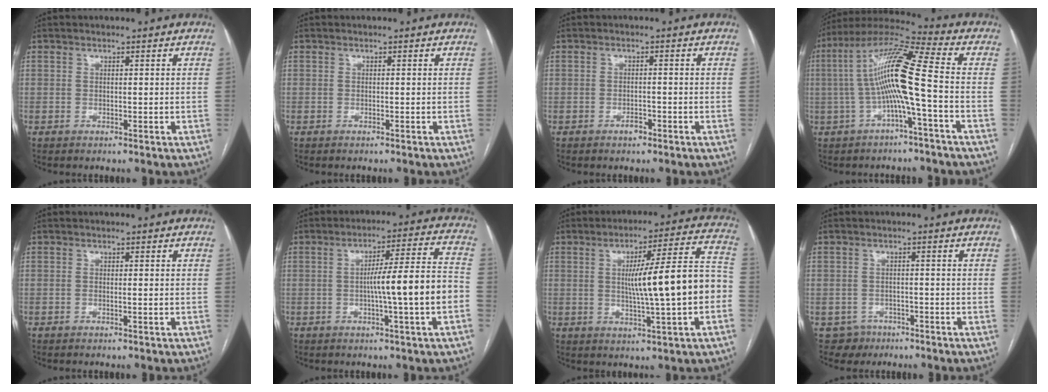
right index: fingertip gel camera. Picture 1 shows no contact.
{"total": 0.0}
{"total": 1.5, "force": [-1.0, 0.7, 0.8], "torque": [-0.009, 0.003, -0.015]}
{"total": 12.5, "force": [-1.3, -0.1, 12.4], "torque": [-0.236, 0.030, -0.031]}
{"total": 0.7, "force": [-0.1, 0.1, 0.7], "torque": [-0.012, -0.001, -0.002]}
{"total": 11.0, "force": [-2.3, -0.4, 10.8], "torque": [-0.166, 0.016, -0.038]}
{"total": 14.5, "force": [-1.2, 0.6, 14.4], "torque": [-0.209, 0.025, -0.017]}
{"total": 3.2, "force": [-1.9, 2.6, -0.3], "torque": [0.009, 0.010, -0.027]}